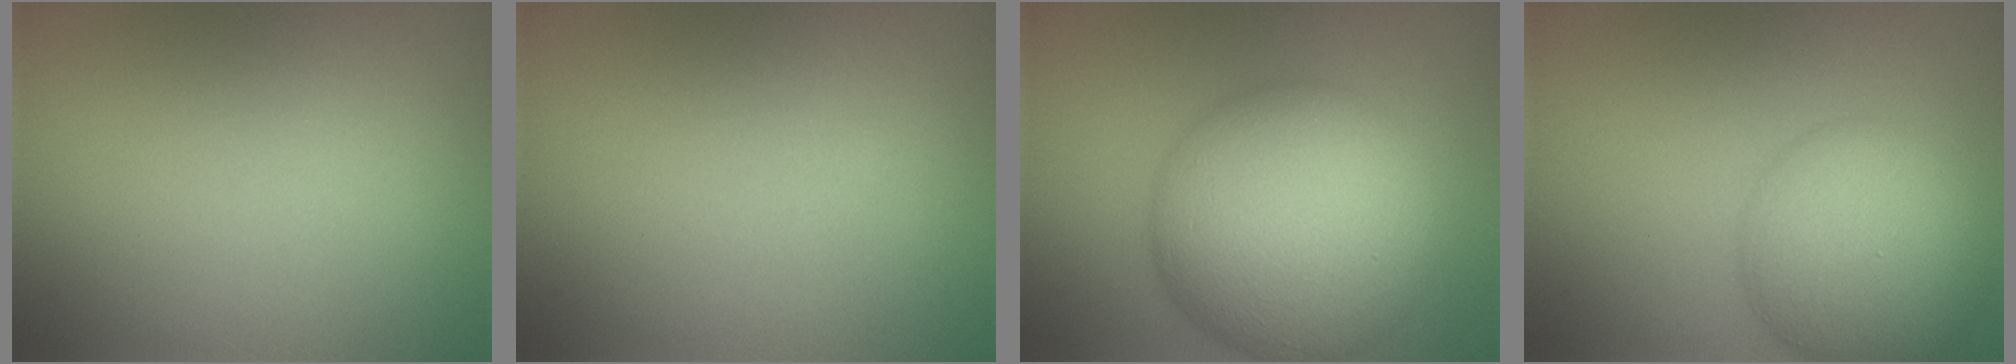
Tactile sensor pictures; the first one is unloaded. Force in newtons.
{"total": 0.0}
{"total": 13.3, "press": 13.3, "slide": 0.1}
{"total": 8.0, "press": 8.0, "slide": 0.3}